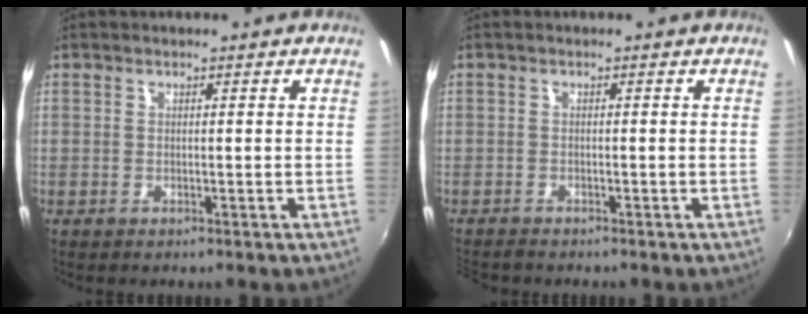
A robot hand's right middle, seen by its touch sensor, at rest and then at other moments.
{"total": 3.3, "force": [-3.1, 0.7, 0.9], "torque": [-0.029, -0.019, -0.058]}